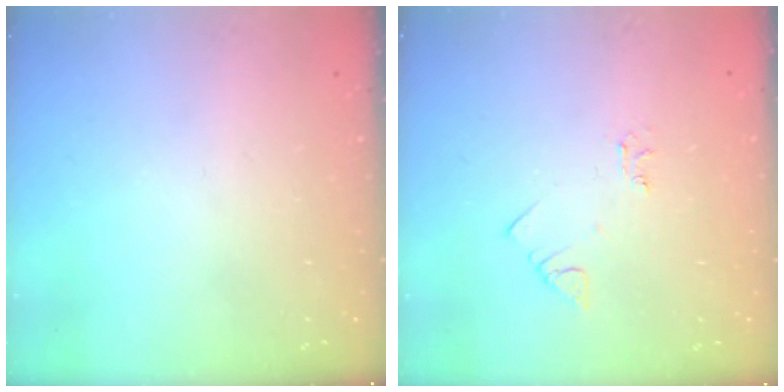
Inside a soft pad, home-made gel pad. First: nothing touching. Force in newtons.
{"total": 4.0, "press": 4.0, "slide": 0.5}